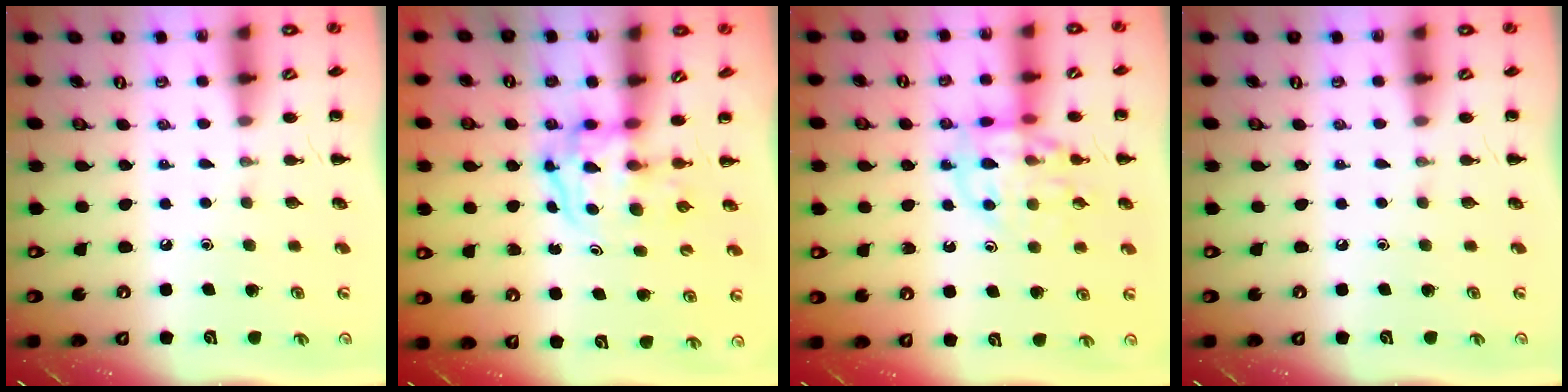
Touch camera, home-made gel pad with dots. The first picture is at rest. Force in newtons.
{"total": 3.8, "press": 3.7, "slide": 0.5}
{"total": 13.1, "press": 13.0, "slide": 1.8}
{"total": 0.0}